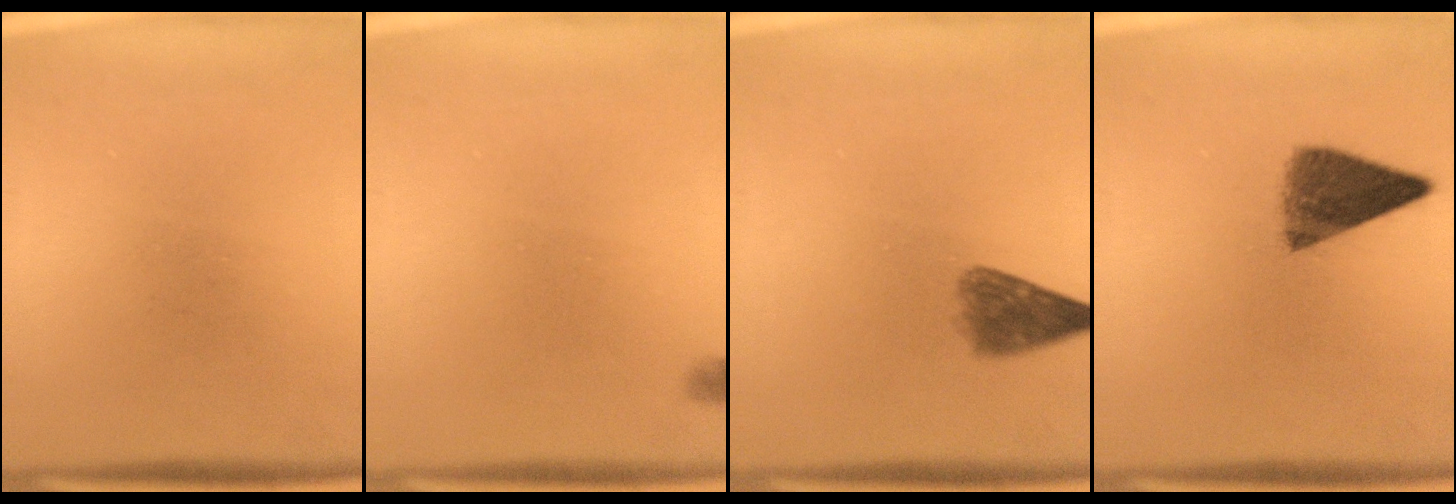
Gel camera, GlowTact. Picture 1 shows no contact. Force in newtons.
{"total": 0.7}
{"total": 4.1}
{"total": 6.9}